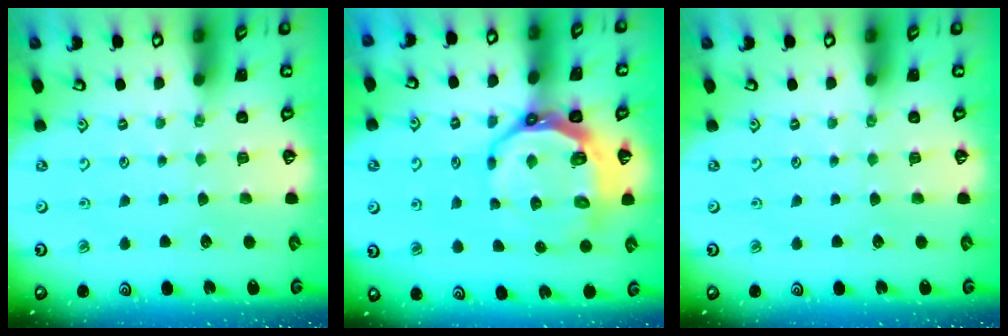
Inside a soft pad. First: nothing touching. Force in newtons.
{"total": 13.1, "press": 12.3, "slide": 4.7}
{"total": 0.0}